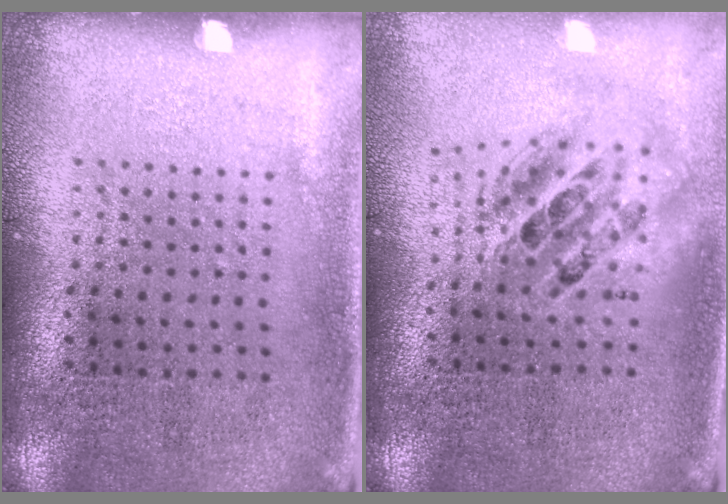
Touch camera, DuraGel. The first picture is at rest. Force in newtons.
{"total": 1.8, "press": 1.5, "slide": 1.1}